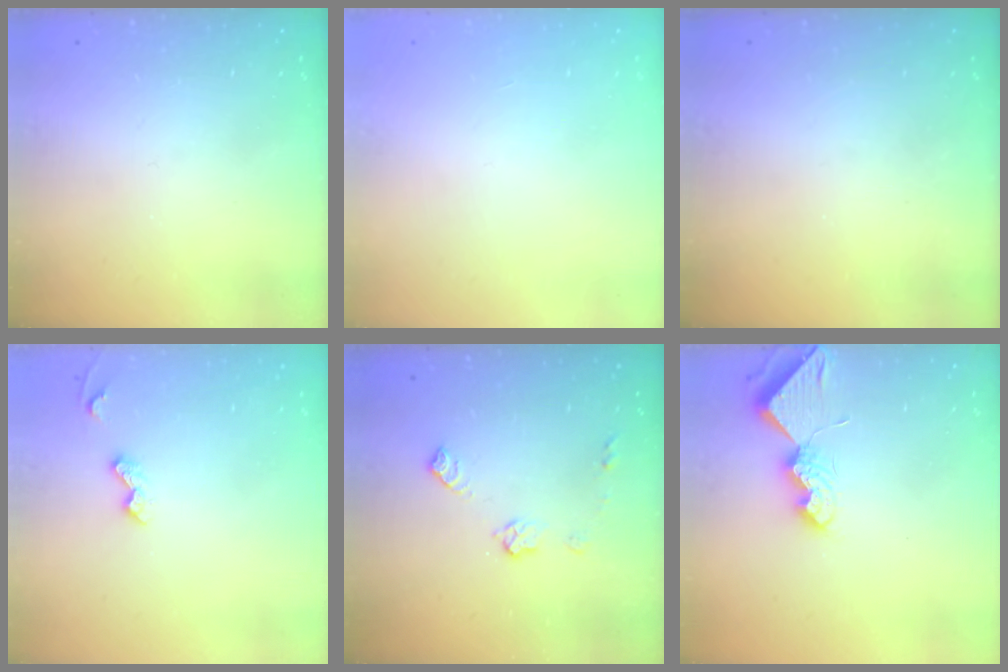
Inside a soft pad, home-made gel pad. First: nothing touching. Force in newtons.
{"total": 0.0}
{"total": 0.0}
{"total": 4.4, "press": 4.3, "slide": 0.7}
{"total": 7.7, "press": 7.7, "slide": 0.2}
{"total": 10.0, "press": 9.9, "slide": 1.0}